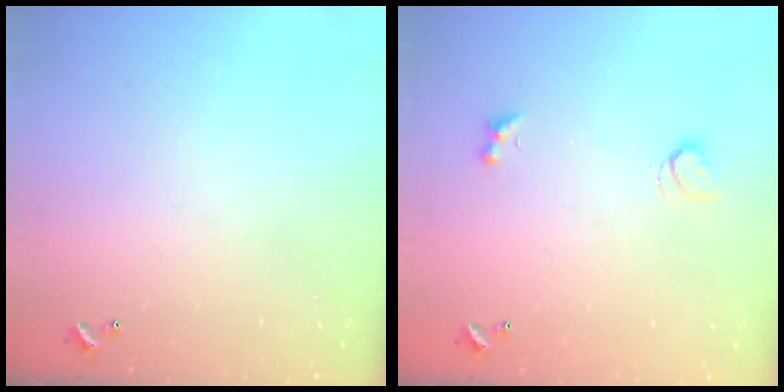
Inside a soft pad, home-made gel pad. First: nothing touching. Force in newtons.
{"total": 2.3, "press": 1.9, "slide": 1.1}